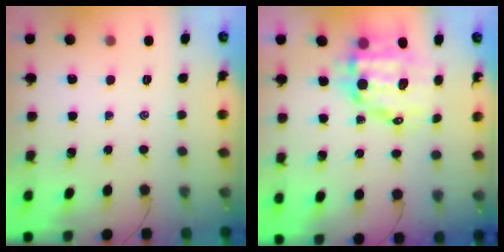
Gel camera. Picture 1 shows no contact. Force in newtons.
{"total": 11.9, "press": 11.6, "slide": 2.7}